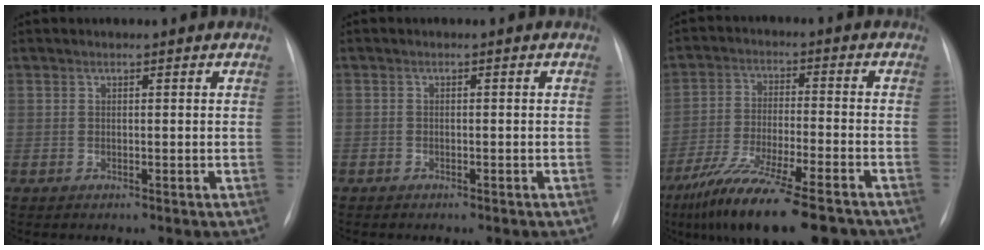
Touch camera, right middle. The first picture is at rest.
{"total": 1.2, "force": [-0.9, 0.7, 0.3], "torque": [-0.004, 0.002, -0.009]}
{"total": 17.0, "force": [-12.6, 2.8, 11.0], "torque": [-0.182, -0.032, -0.210]}